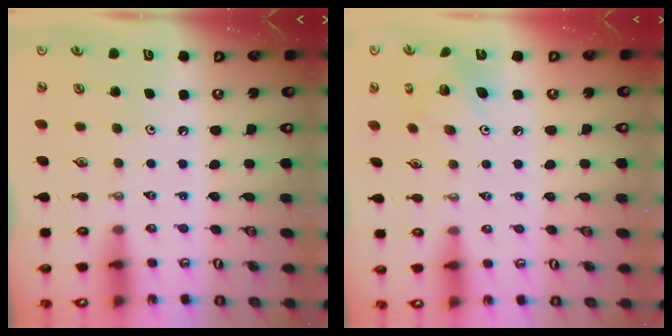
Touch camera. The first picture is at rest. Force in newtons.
{"total": 7.2, "press": 7.2, "slide": 0.3}